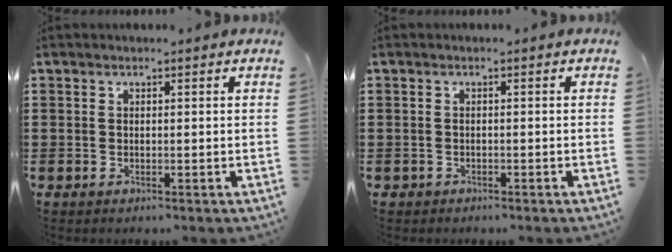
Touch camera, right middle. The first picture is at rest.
{"total": 0.6, "force": [-0.5, 0.3, -0.1], "torque": [0.000, 0.001, -0.012]}